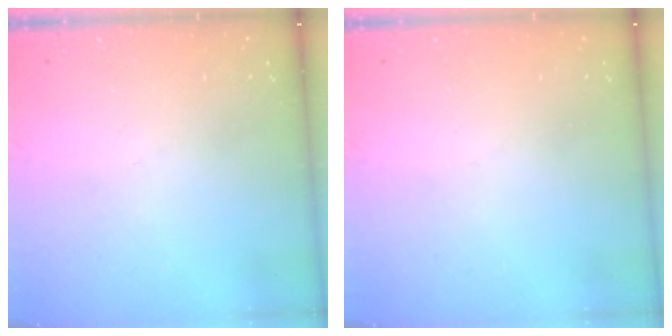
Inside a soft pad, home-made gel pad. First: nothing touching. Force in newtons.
{"total": 0.0}